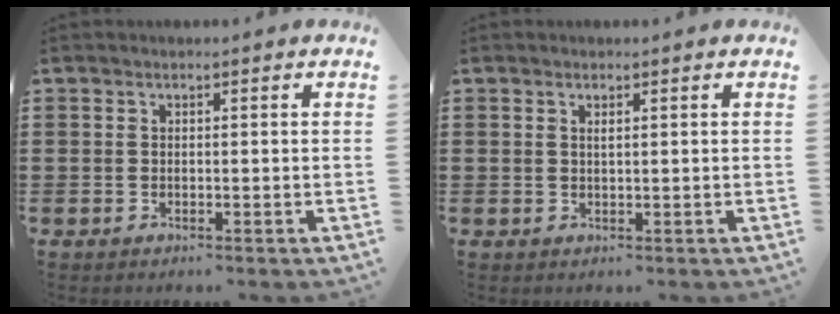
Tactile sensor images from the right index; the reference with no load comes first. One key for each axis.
{"total": 0.7, "fx": 0.3, "fy": 0.1, "fz": 0.7, "tx": -0.014, "ty": 0.001, "tz": 0.005}